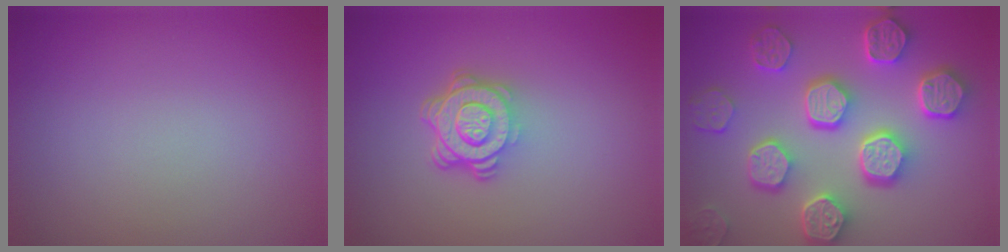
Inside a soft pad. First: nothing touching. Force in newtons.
{"total": 4.6, "press": 3.3, "slide": 3.2}
{"total": 8.1, "press": 6.5, "slide": 4.8}